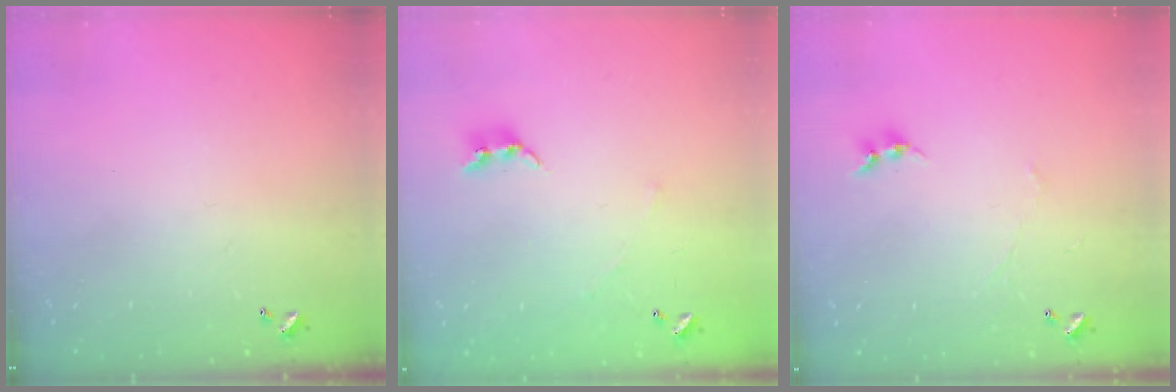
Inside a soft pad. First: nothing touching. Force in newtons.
{"total": 3.6, "press": 3.6, "slide": 0.6}
{"total": 1.5, "press": 1.4, "slide": 0.5}